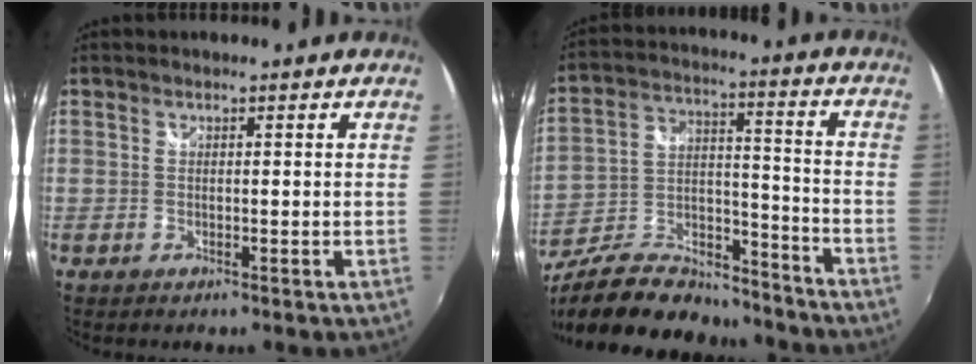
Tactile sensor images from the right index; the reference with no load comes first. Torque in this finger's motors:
{"motor_torque": [-1.01, -0.99, -0.34, -0.14]}